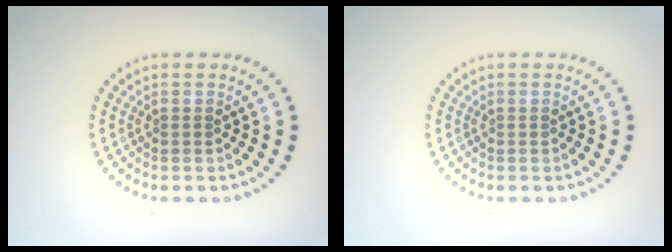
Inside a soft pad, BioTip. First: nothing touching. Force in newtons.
{"total": 0.0}